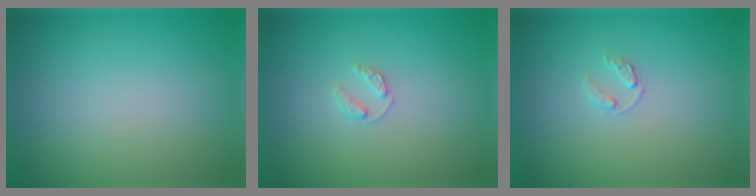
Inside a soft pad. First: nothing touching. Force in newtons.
{"total": 1.1, "press": 1.1, "slide": 0.2}
{"total": 0.8, "press": 0.5, "slide": 0.6}